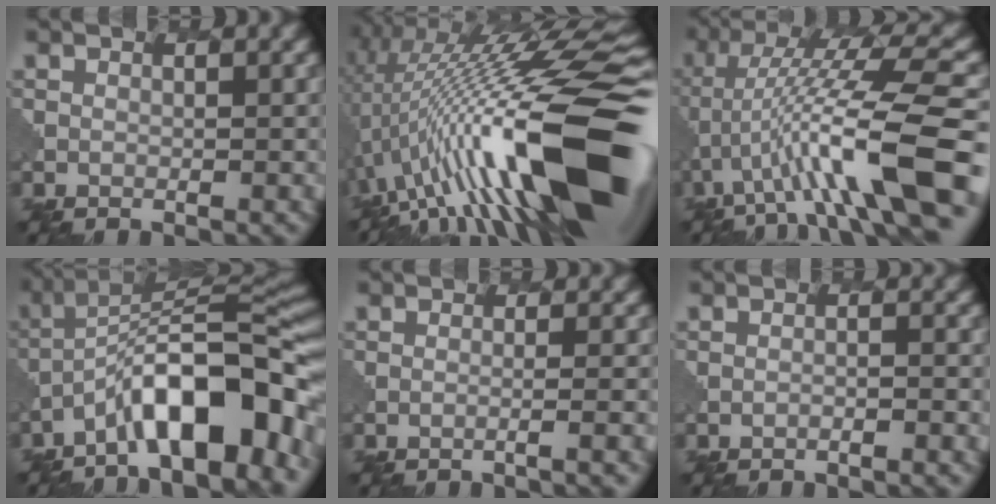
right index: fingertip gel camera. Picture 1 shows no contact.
{"total": 18.2, "force": [-0.2, 5.1, 17.5], "torque": [-0.268, 0.032, -0.011]}
{"total": 10.6, "force": [-2.5, 2.0, 10.1], "torque": [-0.162, 0.027, -0.040]}
{"total": 12.1, "force": [-5.9, 3.8, 9.8], "torque": [-0.152, 0.014, -0.095]}
{"total": 2.2, "force": [-0.8, 0.6, 2.0], "torque": [-0.012, 0.004, -0.028]}
{"total": 1.2, "force": [-0.9, 0.2, 0.8], "torque": [-0.011, 0.012, -0.023]}